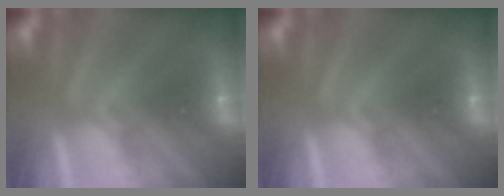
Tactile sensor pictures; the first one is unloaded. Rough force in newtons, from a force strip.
{"total": 0.0}